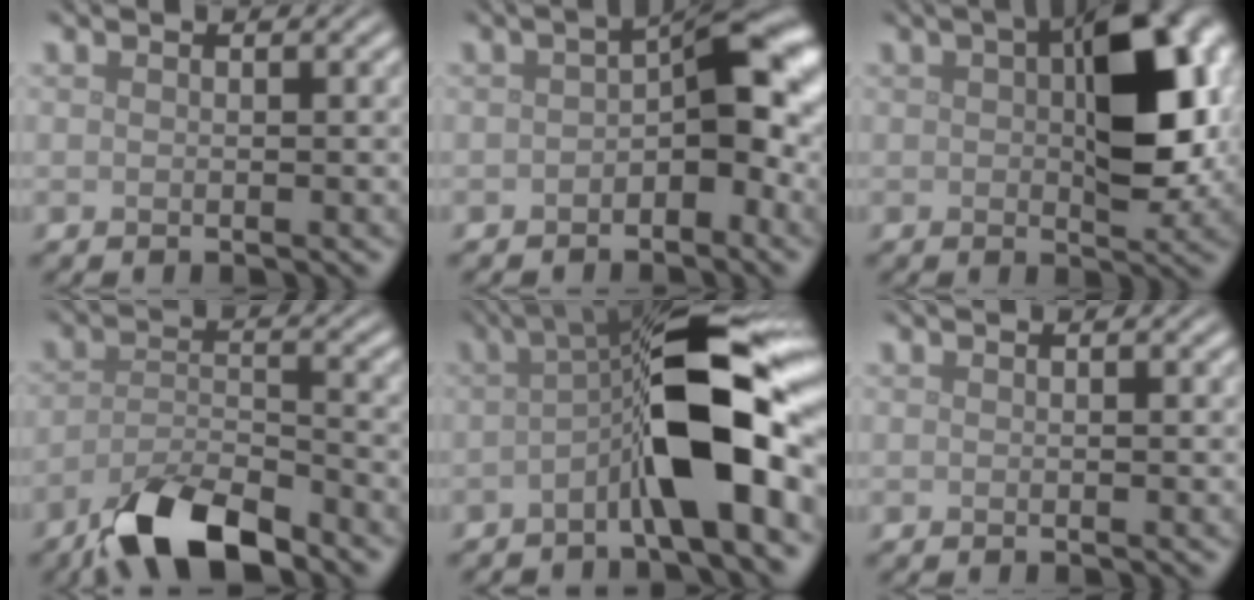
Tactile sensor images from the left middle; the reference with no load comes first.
{"total": 5.8, "force": [-0.9, 3.0, 4.9], "torque": [-0.052, 0.014, -0.024]}
{"total": 10.6, "force": [1.4, 5.7, 8.9], "torque": [-0.121, 0.008, 0.020]}
{"total": 8.4, "force": [-6.2, 2.6, 5.0], "torque": [-0.090, -0.007, -0.117]}
{"total": 10.7, "force": [-1.5, 3.0, 10.2], "torque": [-0.160, 0.014, -0.038]}
{"total": 0.0}